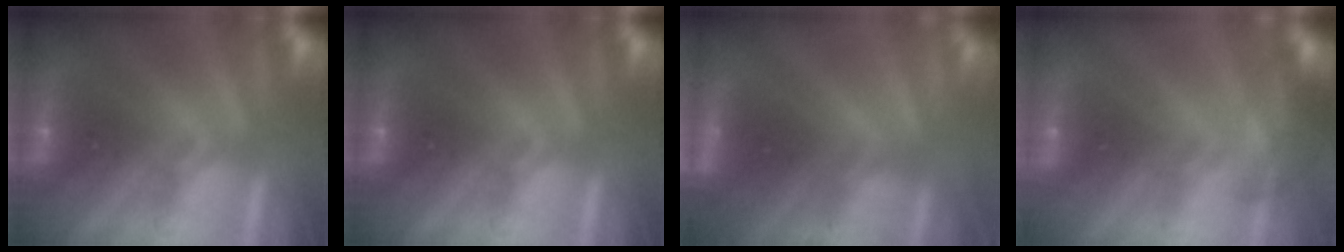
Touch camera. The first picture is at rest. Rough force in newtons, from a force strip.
{"total": 0.0}
{"total": 4.6}
{"total": 2.8}